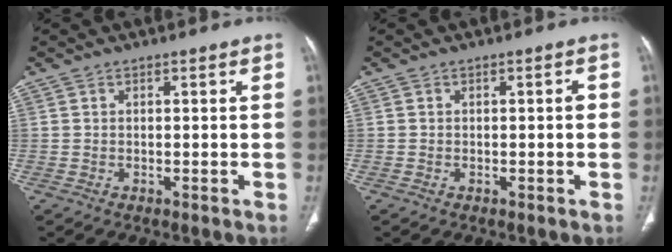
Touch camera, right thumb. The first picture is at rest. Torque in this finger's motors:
{"motor_torque": [0.40, 0.14, 0.40, -0.08, 0.05]}